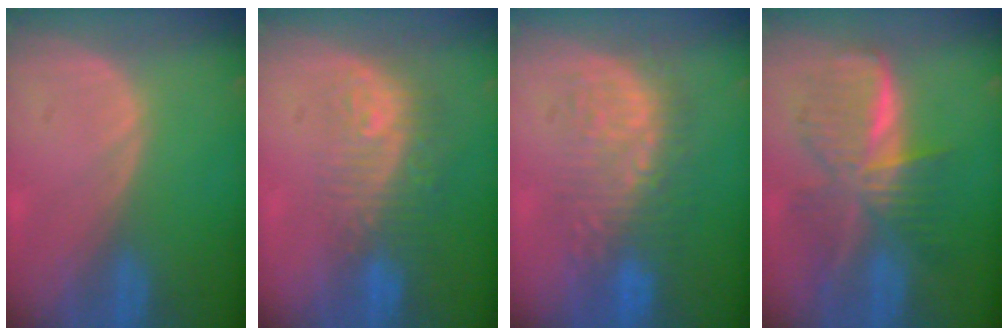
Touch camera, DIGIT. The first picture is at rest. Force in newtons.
{"total": 9.7, "press": 8.0, "slide": 5.4}
{"total": 8.7, "press": 8.6, "slide": 1.4}
{"total": 9.1, "press": 9.1, "slide": 0.6}